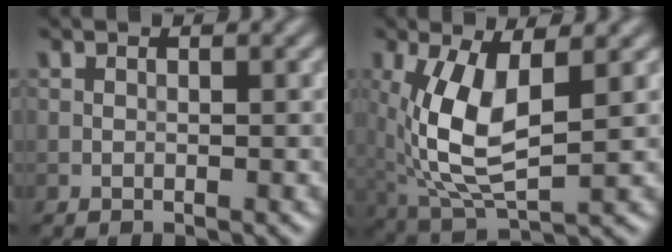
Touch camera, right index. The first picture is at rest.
{"total": 7.9, "force": [0.8, 3.5, 7.1], "torque": [-0.162, -0.009, 0.020]}